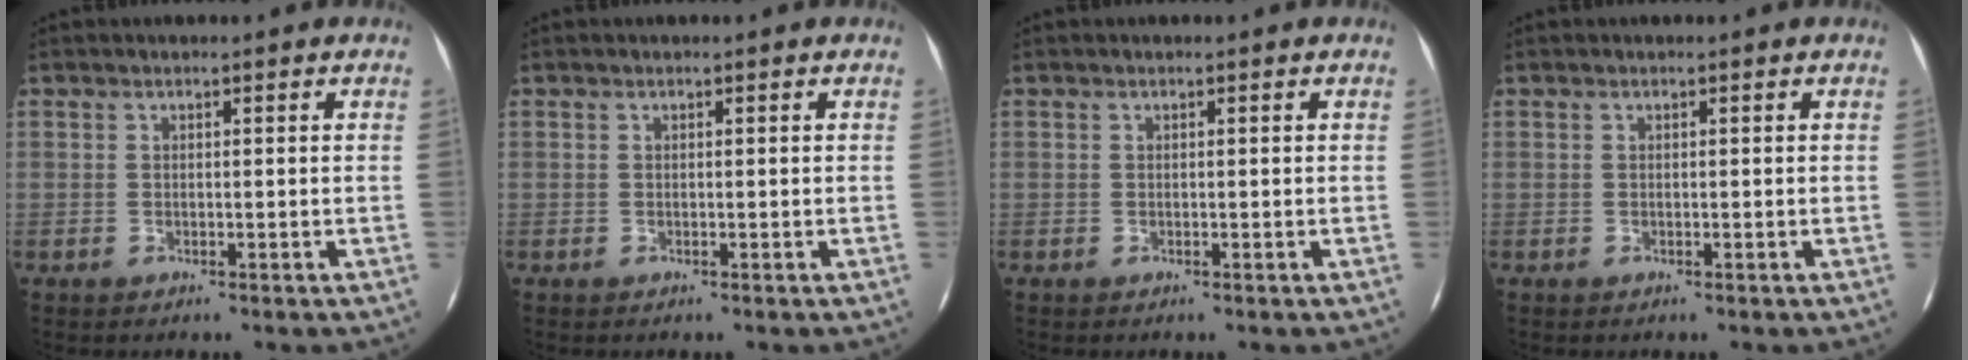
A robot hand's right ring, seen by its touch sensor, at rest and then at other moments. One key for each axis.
{"total": 0.0}
{"total": 0.0}
{"total": 0.0}